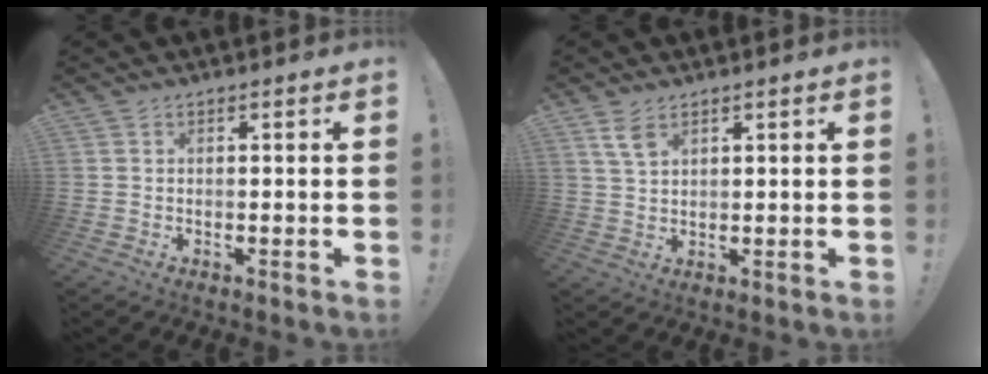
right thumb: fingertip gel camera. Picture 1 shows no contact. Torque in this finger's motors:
{"motor_torque": [-0.28, 0.43, 0.46, 0.32, 0.00]}